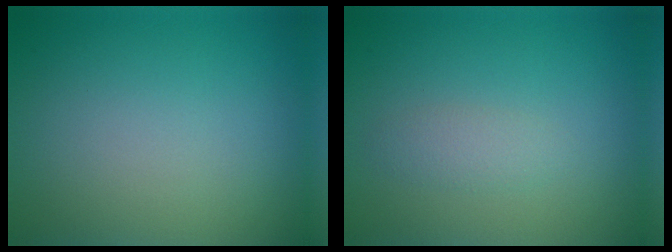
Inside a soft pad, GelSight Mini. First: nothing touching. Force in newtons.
{"total": 1.3, "press": 1.3, "slide": 0.0}